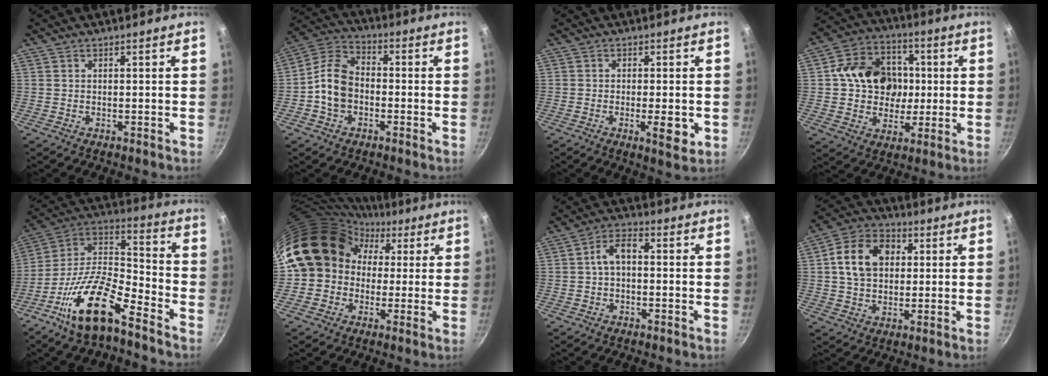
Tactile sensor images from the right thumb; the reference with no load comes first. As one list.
[{"total": 9.9, "force": [-2.0, 7.2, 6.6], "torque": [-0.110, 0.032, -0.056]}, {"total": 5.4, "force": [-1.4, 1.7, 5.0], "torque": [-0.077, -0.002, -0.021]}, {"total": 15.7, "force": [1.5, 13.3, 8.3], "torque": [-0.104, 0.020, 0.021]}, {"total": 19.6, "force": [-11.5, 7.2, 14.1], "torque": [-0.245, 0.084, -0.230]}, {"total": 15.6, "force": [1.5, 13.7, 7.2], "torque": [-0.083, 0.055, 0.009]}, {"total": 5.3, "force": [-0.3, 3.2, 4.2], "torque": [-0.072, 0.025, -0.011]}, {"total": 12.5, "force": [2.6, 9.2, 7.9], "torque": [-0.120, 0.014, 0.033]}]